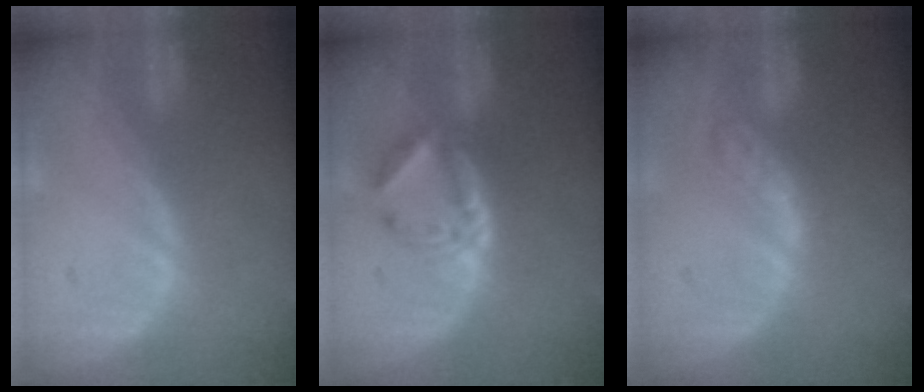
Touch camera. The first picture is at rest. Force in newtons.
{"total": 6.0, "press": 5.3, "slide": 2.8}
{"total": 4.5, "press": 4.5, "slide": 0.7}